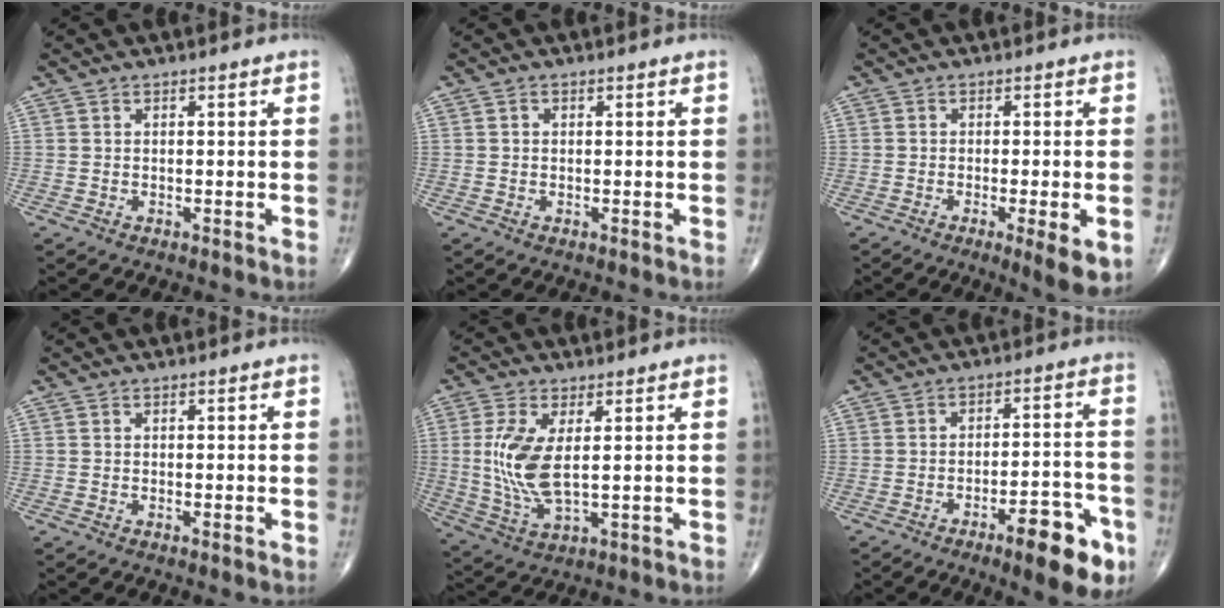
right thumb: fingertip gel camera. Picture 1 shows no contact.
{"total": 0.6, "force": [0.1, 0.5, 0.3], "torque": [-0.002, 0.004, 0.003]}
{"total": 6.3, "force": [-2.1, 1.0, 5.9], "torque": [-0.084, -0.013, -0.028]}
{"total": 0.5, "force": [-0.1, 0.0, 0.5], "torque": [-0.009, -0.002, -0.001]}
{"total": 10.1, "force": [1.3, 4.0, 9.1], "torque": [-0.205, -0.014, 0.034]}
{"total": 12.3, "force": [-6.5, 3.7, 9.8], "torque": [-0.111, 0.037, -0.086]}